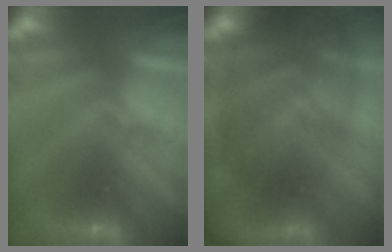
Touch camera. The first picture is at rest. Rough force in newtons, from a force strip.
{"total": 11.4}